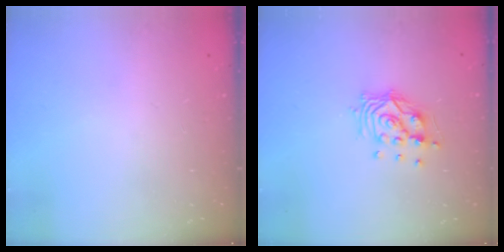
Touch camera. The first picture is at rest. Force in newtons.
{"total": 10.1, "press": 10.0, "slide": 1.1}